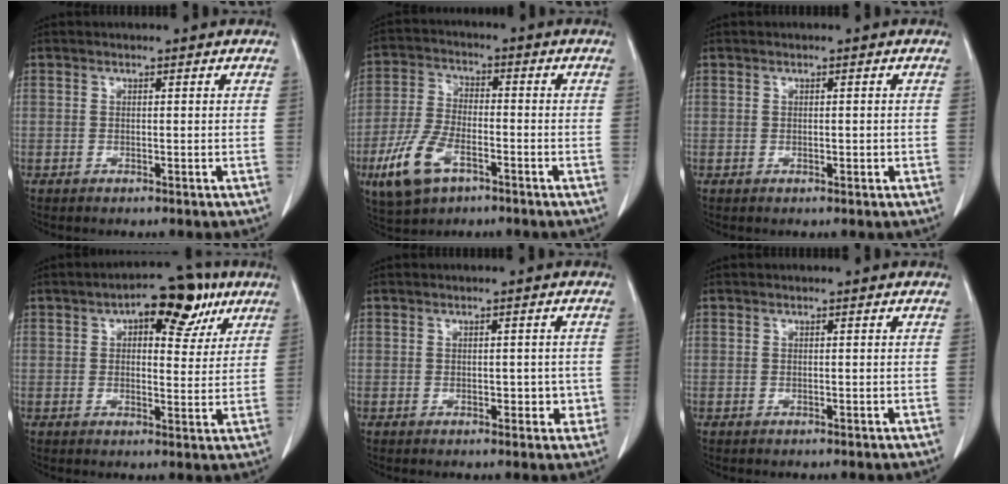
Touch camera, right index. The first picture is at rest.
{"total": 10.7, "force": [-5.2, 5.1, 7.8], "torque": [-0.183, -0.005, -0.094]}
{"total": 1.4, "force": [-0.3, 0.8, 1.1], "torque": [-0.023, 0.002, 0.000]}
{"total": 11.2, "force": [5.5, 5.0, 8.3], "torque": [-0.111, 0.028, 0.078]}
{"total": 3.8, "force": [-0.7, 2.2, 3.0], "torque": [-0.034, 0.012, -0.004]}
{"total": 0.0}